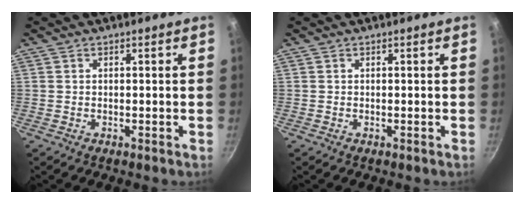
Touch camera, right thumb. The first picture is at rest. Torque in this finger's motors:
{"motor_torque": [0.00, 0.00, 0.00, 0.00, 0.00]}